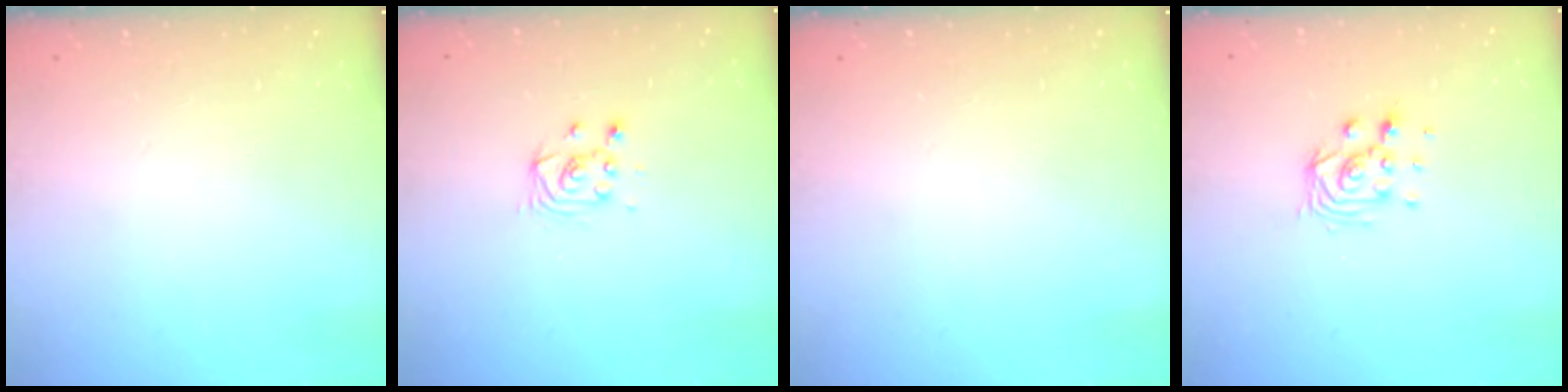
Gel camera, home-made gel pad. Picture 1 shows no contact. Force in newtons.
{"total": 3.3, "press": 3.3, "slide": 0.3}
{"total": 0.0}
{"total": 8.3, "press": 8.3, "slide": 0.5}